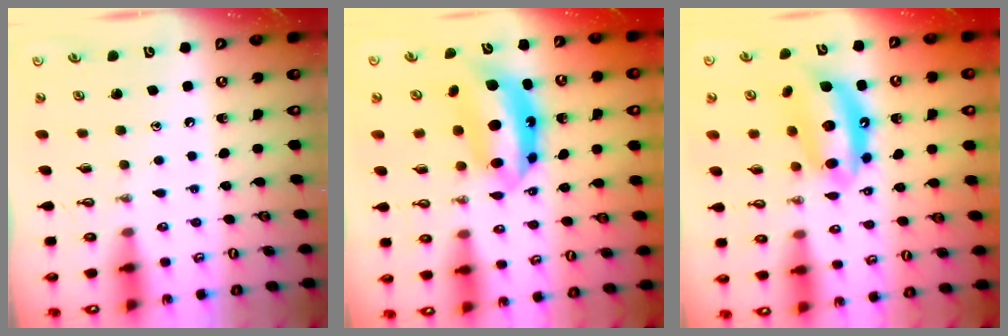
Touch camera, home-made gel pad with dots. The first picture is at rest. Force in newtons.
{"total": 10.5, "press": 10.4, "slide": 0.7}
{"total": 12.1, "press": 12.1, "slide": 1.0}